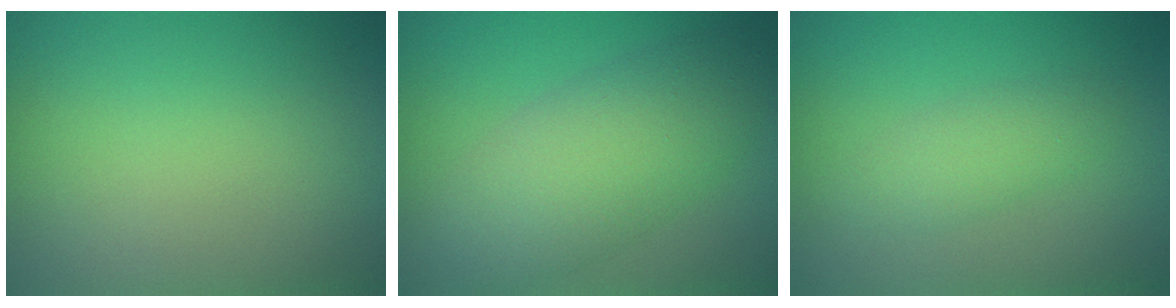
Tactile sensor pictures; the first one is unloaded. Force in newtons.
{"total": 6.2, "press": 6.2, "slide": 0.1}
{"total": 2.0, "press": 2.0, "slide": 0.1}